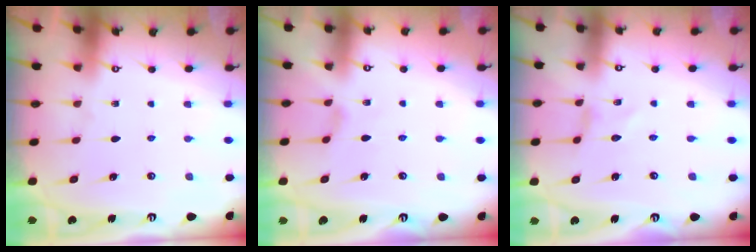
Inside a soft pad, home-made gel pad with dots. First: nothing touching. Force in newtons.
{"total": 0.0}
{"total": 0.0}